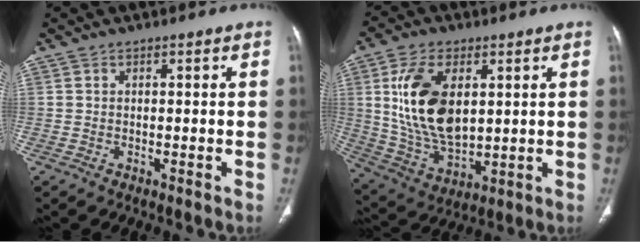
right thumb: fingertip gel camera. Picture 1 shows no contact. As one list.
[{"total": 16.5, "force": [3.6, 9.4, 13.1], "torque": [-0.237, -0.016, 0.080]}]